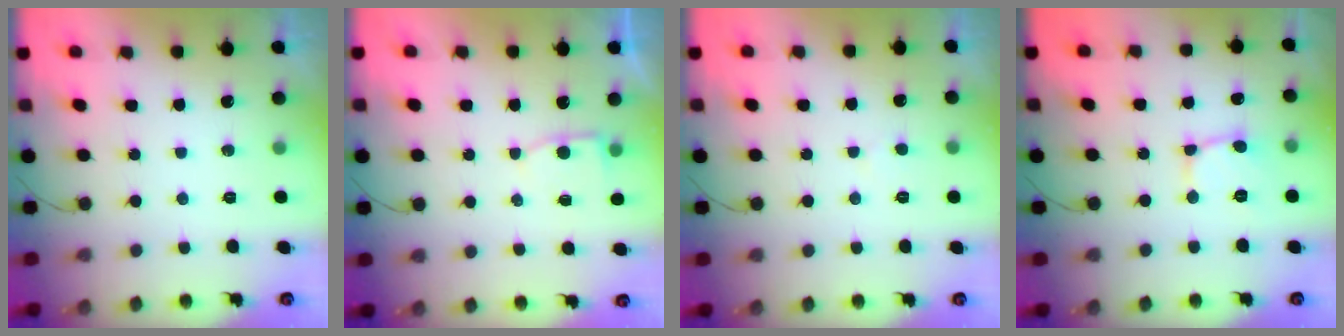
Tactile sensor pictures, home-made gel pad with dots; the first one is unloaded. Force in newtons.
{"total": 3.5, "press": 3.5, "slide": 0.3}
{"total": 1.3, "press": 1.3, "slide": 0.1}
{"total": 2.7, "press": 2.7, "slide": 0.2}